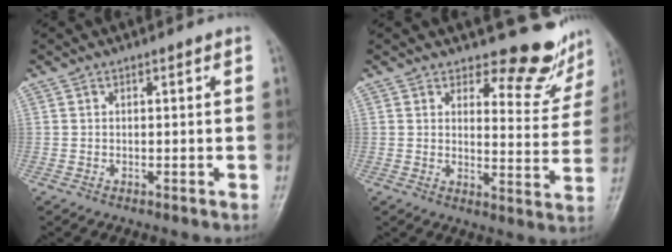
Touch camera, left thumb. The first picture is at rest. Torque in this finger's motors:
{"motor_torque": [-0.34, 0.23, 0.19, -0.15, 0.01]}